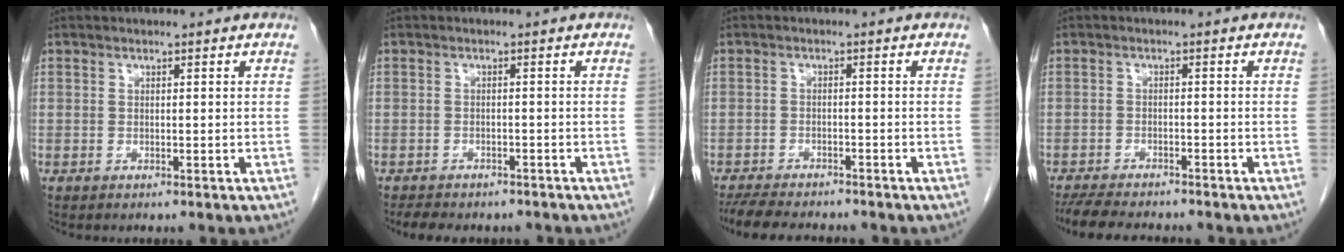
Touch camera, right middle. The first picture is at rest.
{"total": 7.6, "force": [-6.5, 2.8, 2.8], "torque": [-0.047, 0.000, -0.080]}
{"total": 8.3, "force": [-7.5, 1.4, 3.2], "torque": [-0.052, -0.017, -0.117]}
{"total": 8.3, "force": [-7.5, 1.3, 3.2], "torque": [-0.052, -0.017, -0.117]}